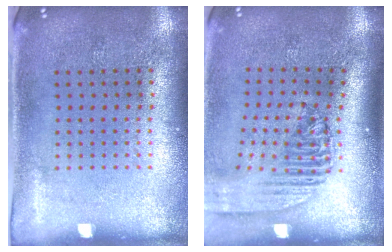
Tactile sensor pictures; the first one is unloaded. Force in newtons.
{"total": 2.3, "press": 1.7, "slide": 1.5}